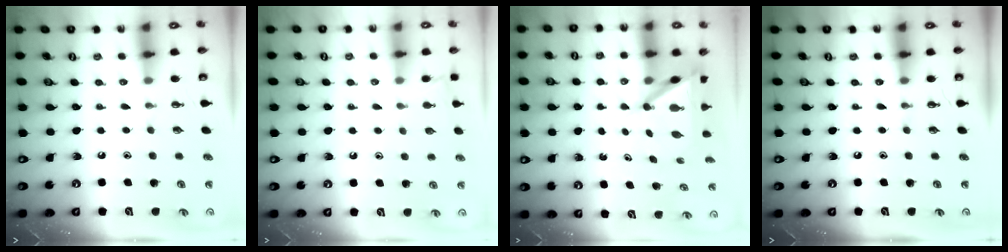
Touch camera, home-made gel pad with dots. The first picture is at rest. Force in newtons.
{"total": 3.2, "press": 3.2, "slide": 0.4}
{"total": 6.3, "press": 6.3, "slide": 0.6}
{"total": 0.0}